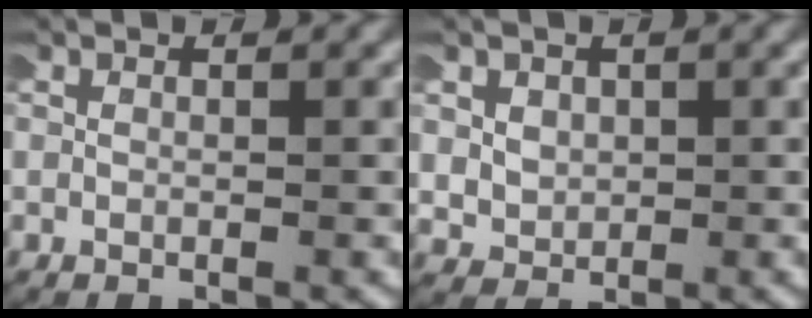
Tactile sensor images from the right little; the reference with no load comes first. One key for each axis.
{"total": 2.1, "fx": 0.5, "fy": 2.0, "fz": 0.7, "tx": -0.031, "ty": -0.006, "tz": 0.016}